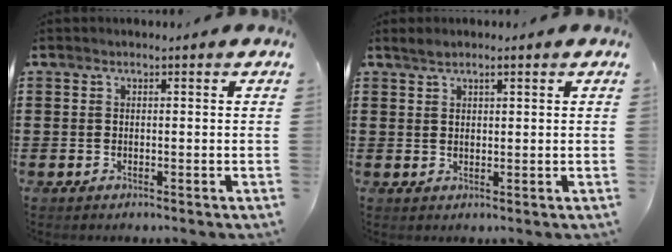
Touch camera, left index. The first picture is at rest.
{"total": 1.6, "force": [1.2, 0.7, 0.8], "torque": [-0.010, 0.001, 0.020]}